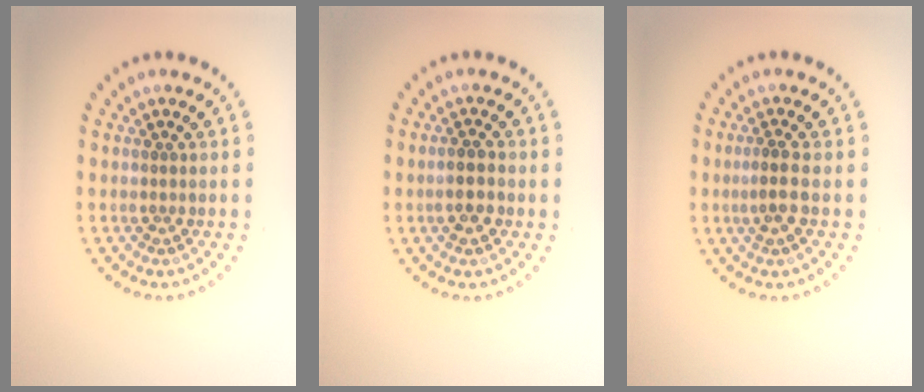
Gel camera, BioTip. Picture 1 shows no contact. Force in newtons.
{"total": 2.3, "press": 2.1, "slide": 0.8}
{"total": 1.9, "press": 1.7, "slide": 0.9}